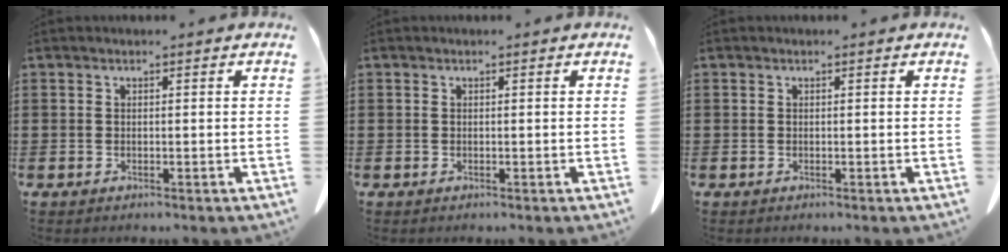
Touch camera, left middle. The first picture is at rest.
{"total": 0.0}
{"total": 0.0}